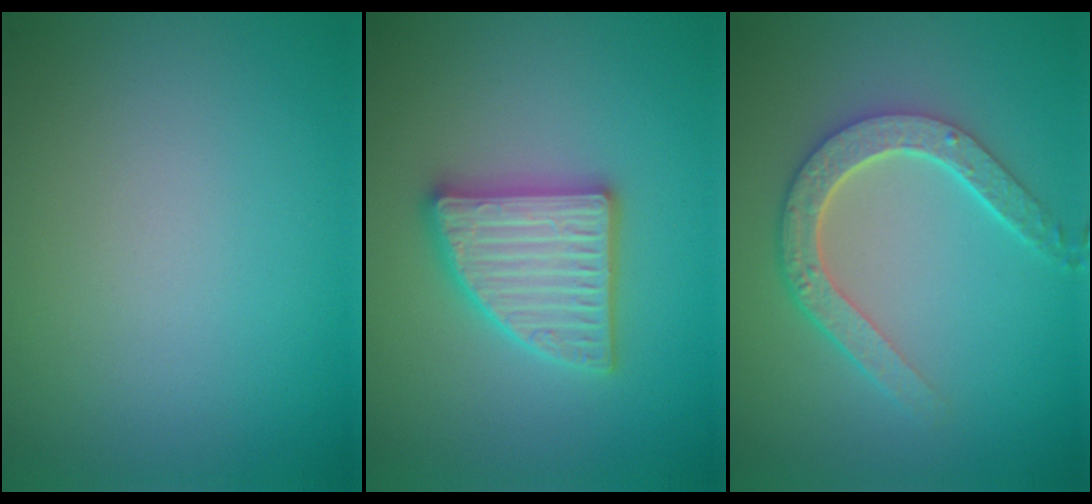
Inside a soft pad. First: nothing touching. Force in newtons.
{"total": 4.9, "press": 4.8, "slide": 0.7}
{"total": 4.5, "press": 3.6, "slide": 2.7}